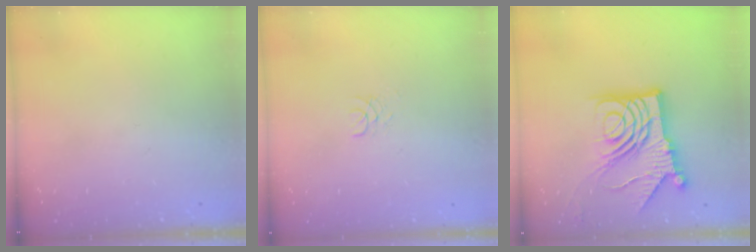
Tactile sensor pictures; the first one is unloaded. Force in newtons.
{"total": 1.3, "press": 1.3, "slide": 0.1}
{"total": 17.5, "press": 17.4, "slide": 1.9}